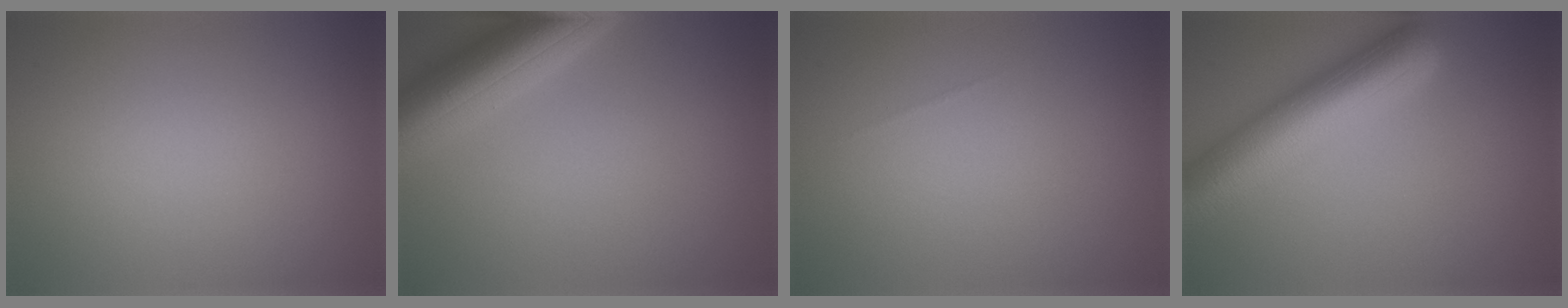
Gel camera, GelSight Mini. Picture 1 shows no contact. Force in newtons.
{"total": 7.5, "press": 7.5, "slide": 0.4}
{"total": 0.0}
{"total": 9.2, "press": 9.2, "slide": 0.3}